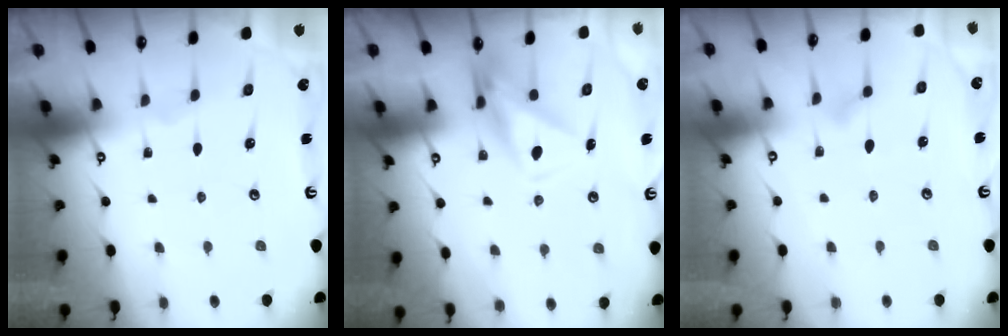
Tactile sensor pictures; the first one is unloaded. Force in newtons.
{"total": 8.1, "press": 8.0, "slide": 1.4}
{"total": 8.5, "press": 8.4, "slide": 0.5}